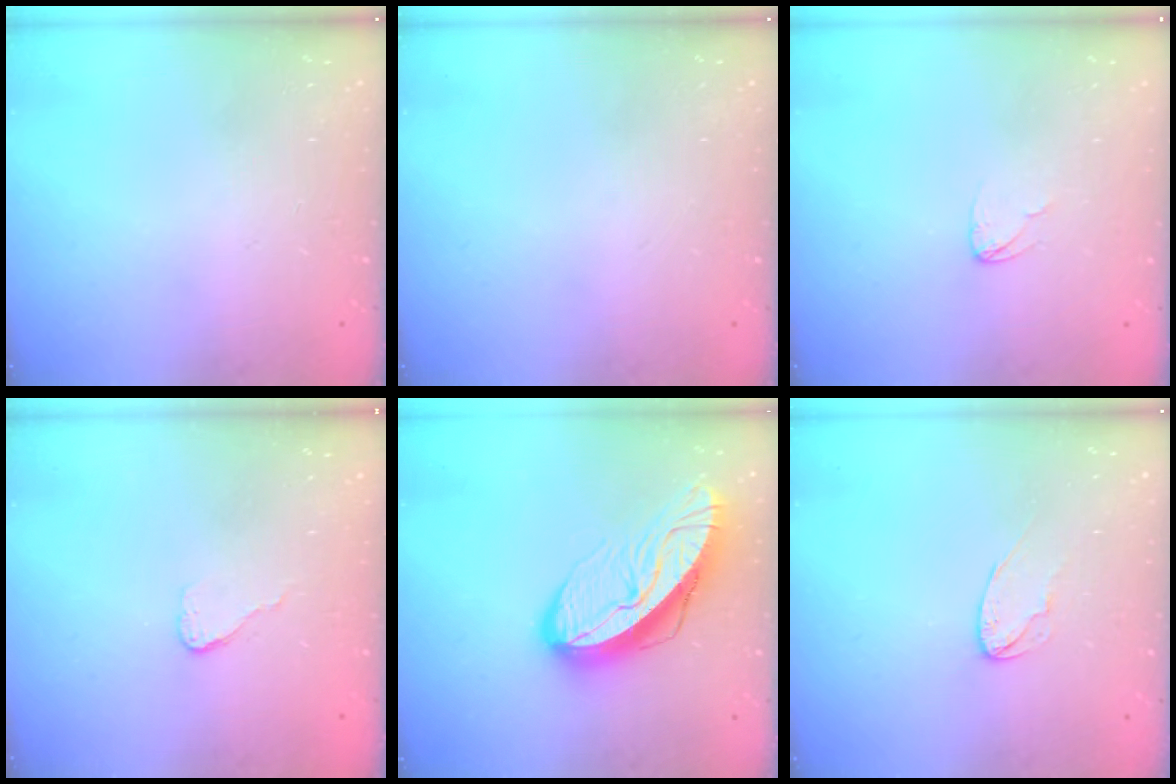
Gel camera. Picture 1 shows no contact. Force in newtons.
{"total": 0.0}
{"total": 2.7, "press": 2.7, "slide": 0.1}
{"total": 4.4, "press": 4.4, "slide": 0.3}
{"total": 15.1, "press": 15.0, "slide": 1.6}
{"total": 6.1, "press": 6.1, "slide": 0.5}